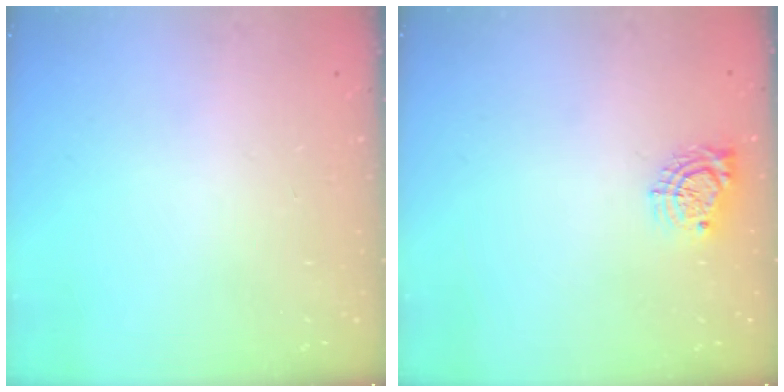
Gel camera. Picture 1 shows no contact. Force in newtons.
{"total": 7.9, "press": 7.9, "slide": 0.4}